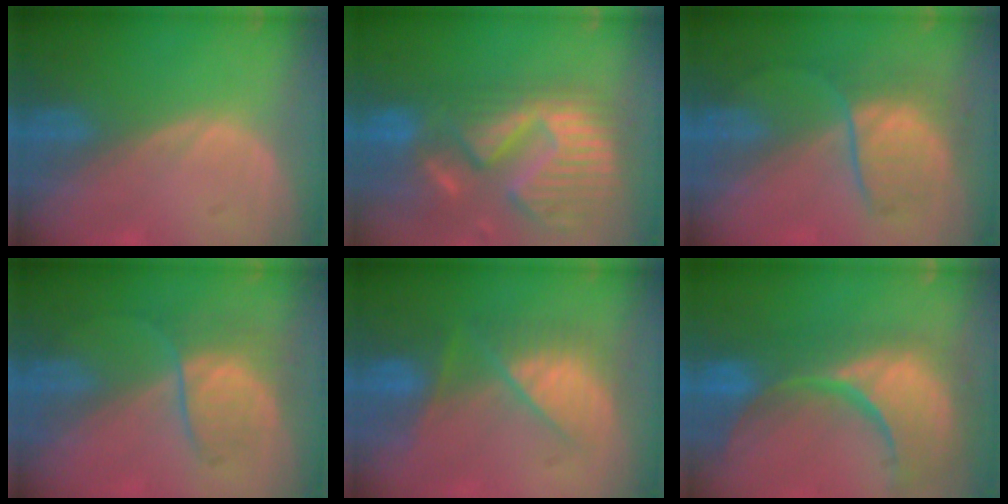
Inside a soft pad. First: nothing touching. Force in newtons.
{"total": 14.4, "press": 12.0, "slide": 7.9}
{"total": 7.0, "press": 6.9, "slide": 0.8}
{"total": 6.3, "press": 6.0, "slide": 2.0}
{"total": 7.3, "press": 7.2, "slide": 0.6}
{"total": 15.4, "press": 12.2, "slide": 9.4}